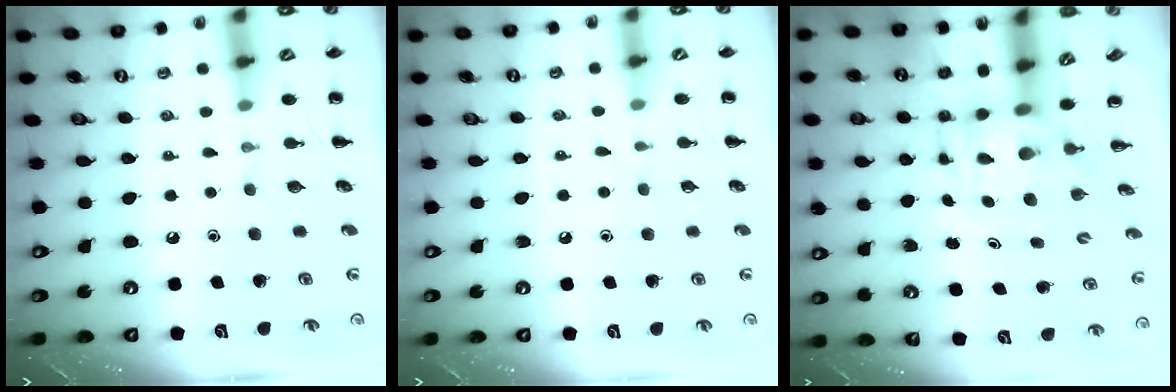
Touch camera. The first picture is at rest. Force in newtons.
{"total": 2.9, "press": 2.8, "slide": 1.0}
{"total": 4.5, "press": 4.4, "slide": 1.1}